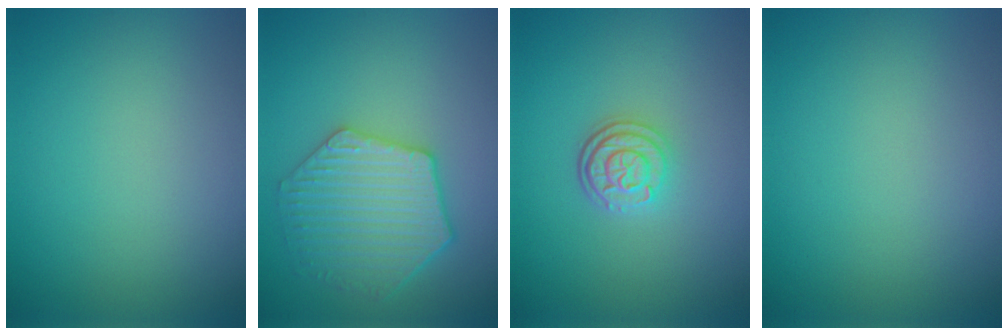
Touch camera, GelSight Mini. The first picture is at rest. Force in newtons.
{"total": 5.3, "press": 4.9, "slide": 2.0}
{"total": 3.0, "press": 2.4, "slide": 1.8}
{"total": 0.0}